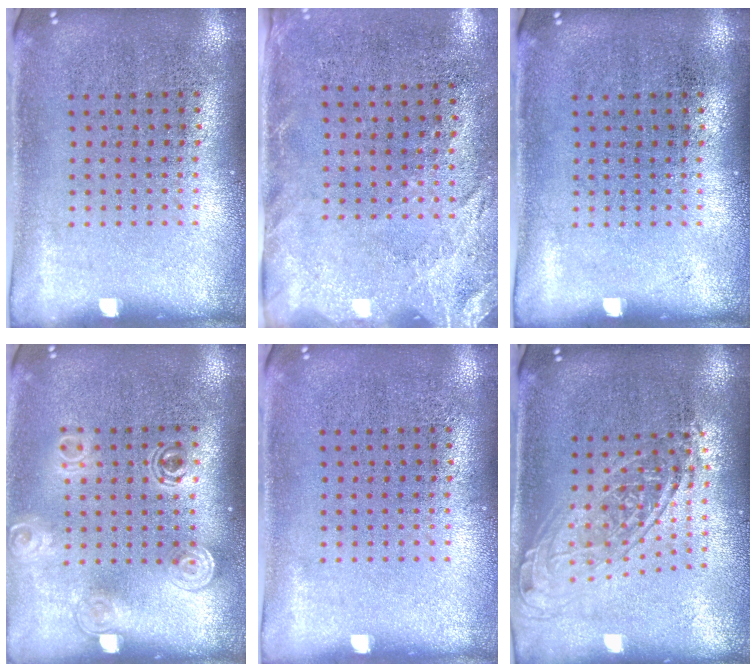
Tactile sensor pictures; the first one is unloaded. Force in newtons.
{"total": 2.6, "press": 2.0, "slide": 1.5}
{"total": 0.0}
{"total": 1.6, "press": 1.2, "slide": 1.0}
{"total": 0.0}
{"total": 1.7, "press": 1.3, "slide": 1.0}